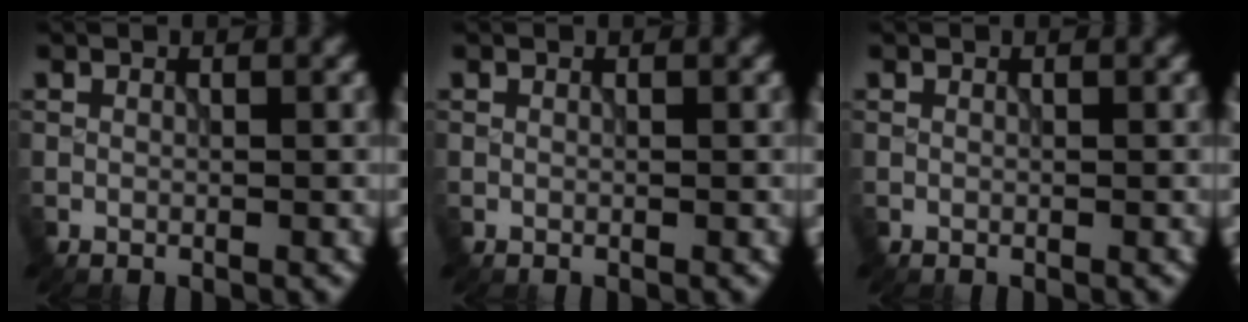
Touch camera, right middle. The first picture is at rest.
{"total": 0.0}
{"total": 0.0}